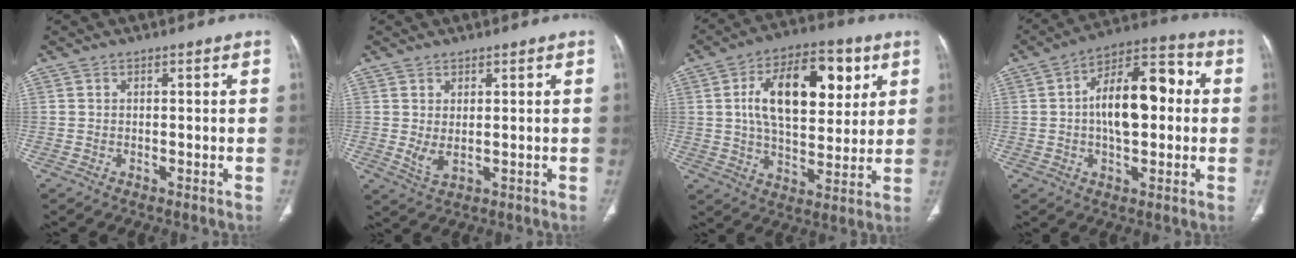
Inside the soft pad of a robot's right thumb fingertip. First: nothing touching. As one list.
[{"total": 2.9, "force": [0.4, 1.2, 2.5], "torque": [-0.054, -0.009, 0.019]}, {"total": 19.0, "force": [5.7, 10.1, 15.1], "torque": [-0.204, -0.005, 0.090]}, {"total": 15.5, "force": [1.0, 8.0, 13.3], "torque": [-0.190, 0.034, 0.007]}]